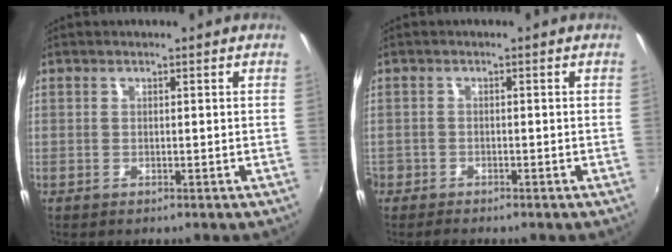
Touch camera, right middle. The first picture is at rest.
{"total": 2.2, "force": [-1.9, 1.1, 0.2], "torque": [-0.017, -0.004, -0.038]}